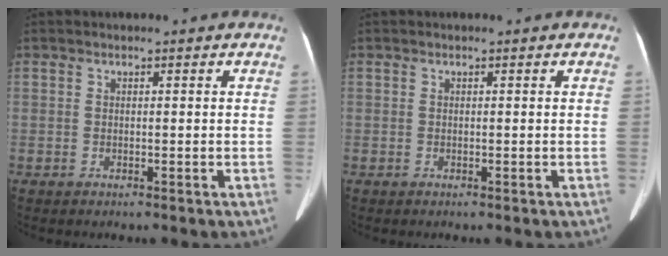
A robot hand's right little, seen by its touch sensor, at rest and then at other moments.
{"total": 0.0}